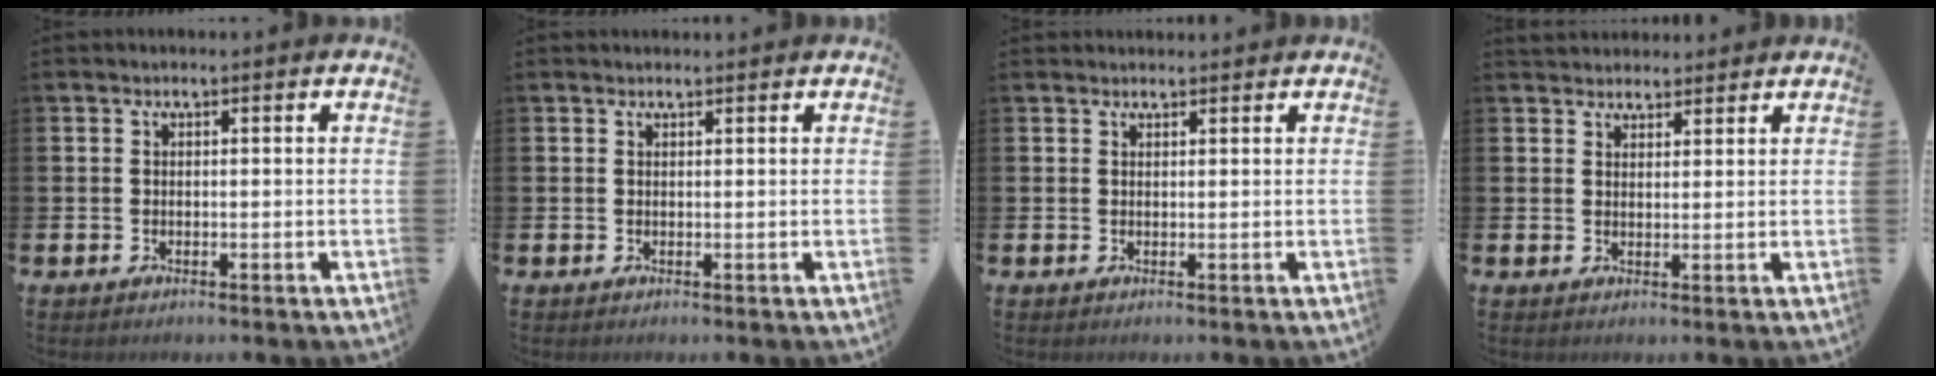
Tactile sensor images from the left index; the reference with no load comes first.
{"total": 0.6, "force": [0.6, 0.1, 0.0], "torque": [0.009, -0.003, 0.009]}
{"total": 0.9, "force": [0.9, 0.1, 0.1], "torque": [0.007, -0.003, 0.014]}
{"total": 2.9, "force": [2.7, 0.9, -0.2], "torque": [0.007, -0.010, 0.049]}